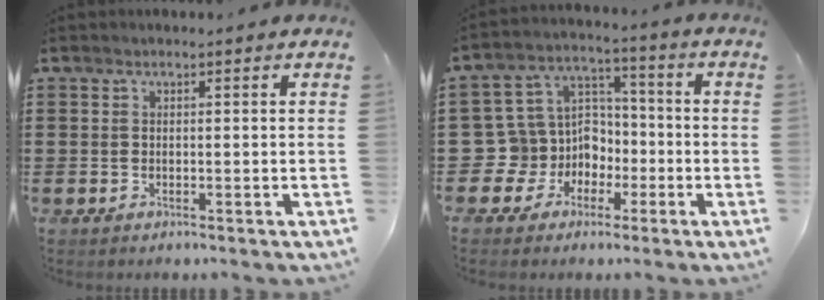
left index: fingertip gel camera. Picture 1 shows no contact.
{"total": 9.0, "force": [-1.7, 8.6, 2.0], "torque": [-0.093, -0.005, -0.028]}